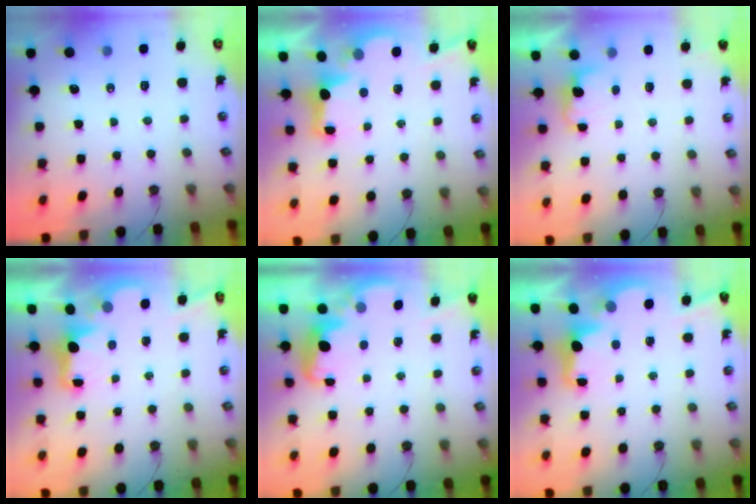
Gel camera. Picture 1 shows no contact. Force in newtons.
{"total": 2.8, "press": 2.7, "slide": 0.9}
{"total": 2.3, "press": 2.2, "slide": 0.8}
{"total": 2.1, "press": 1.9, "slide": 0.8}
{"total": 2.6, "press": 2.5, "slide": 0.8}
{"total": 2.6, "press": 2.5, "slide": 0.8}